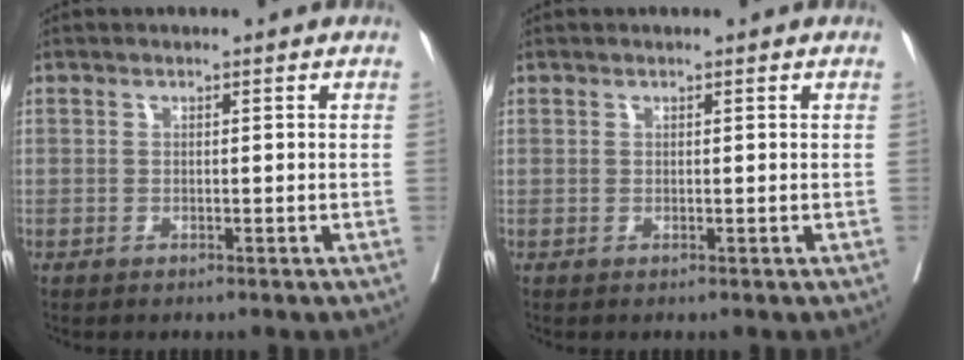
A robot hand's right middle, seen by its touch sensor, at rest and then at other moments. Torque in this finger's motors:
{"motor_torque": [-0.34, 0.17, -0.15, -0.06]}